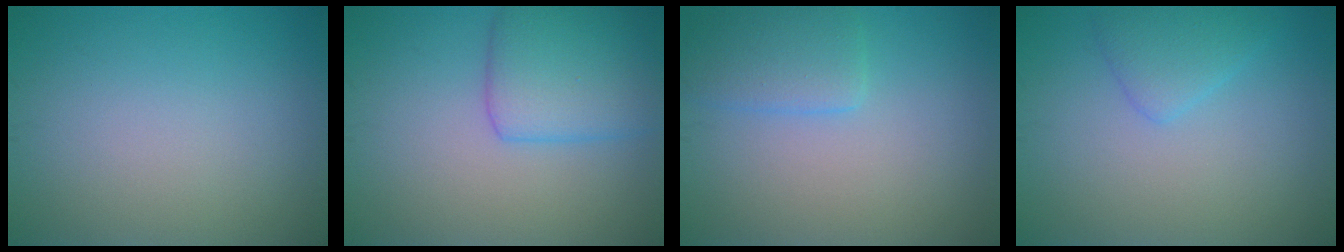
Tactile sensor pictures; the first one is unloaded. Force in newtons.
{"total": 4.9, "press": 4.9, "slide": 0.2}
{"total": 2.9, "press": 2.9, "slide": 0.1}
{"total": 2.2, "press": 2.2, "slide": 0.1}